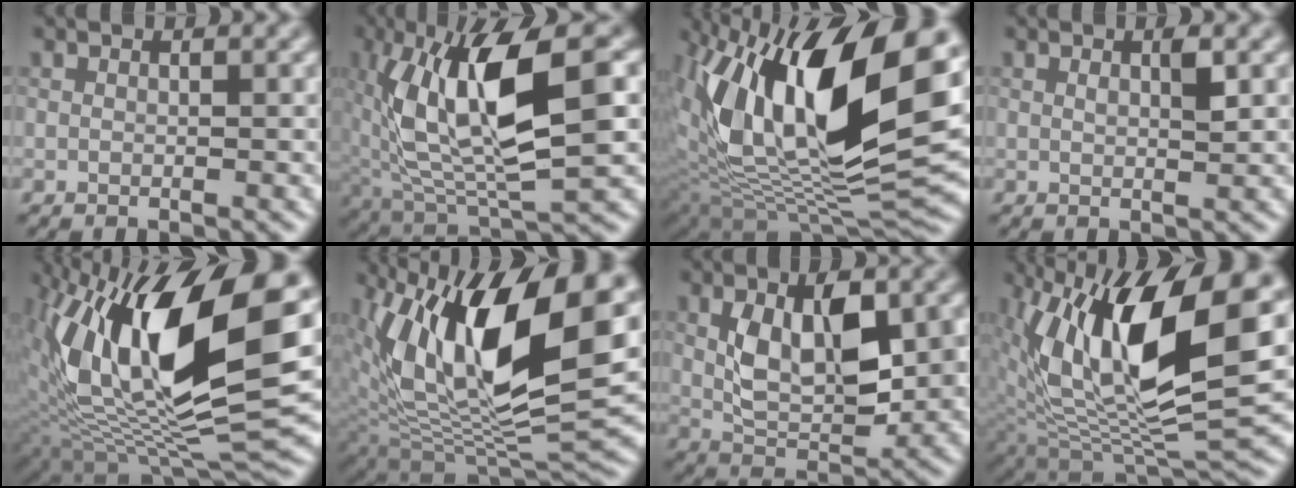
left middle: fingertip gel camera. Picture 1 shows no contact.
{"total": 10.8, "force": [1.3, 3.9, 10.0], "torque": [-0.190, -0.008, 0.039]}
{"total": 16.2, "force": [4.6, 7.8, 13.4], "torque": [-0.249, 0.008, 0.086]}
{"total": 0.9, "force": [0.2, -0.1, 0.8], "torque": [-0.021, 0.001, 0.011]}
{"total": 16.1, "force": [3.6, 6.7, 14.3], "torque": [-0.260, 0.014, 0.065]}
{"total": 15.3, "force": [4.5, 7.4, 12.6], "torque": [-0.229, 0.004, 0.085]}
{"total": 7.4, "force": [0.6, 3.5, 6.5], "torque": [-0.127, 0.000, 0.023]}
{"total": 14.2, "force": [3.7, 6.1, 12.3], "torque": [-0.226, 0.004, 0.073]}